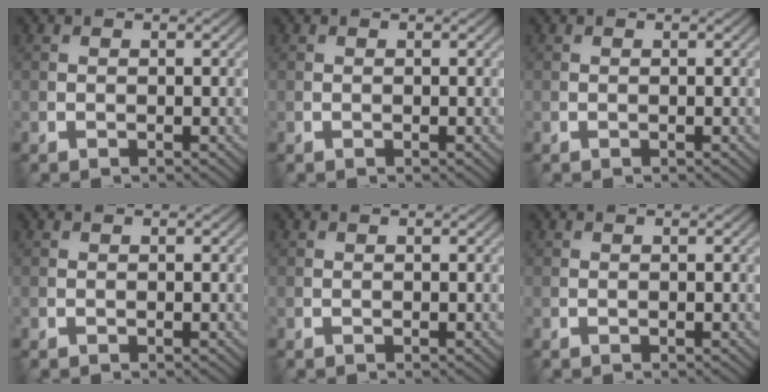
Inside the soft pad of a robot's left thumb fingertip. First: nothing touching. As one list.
[{"total": 0.0}, {"total": 0.0}, {"total": 0.0}, {"total": 0.0}, {"total": 0.0}]